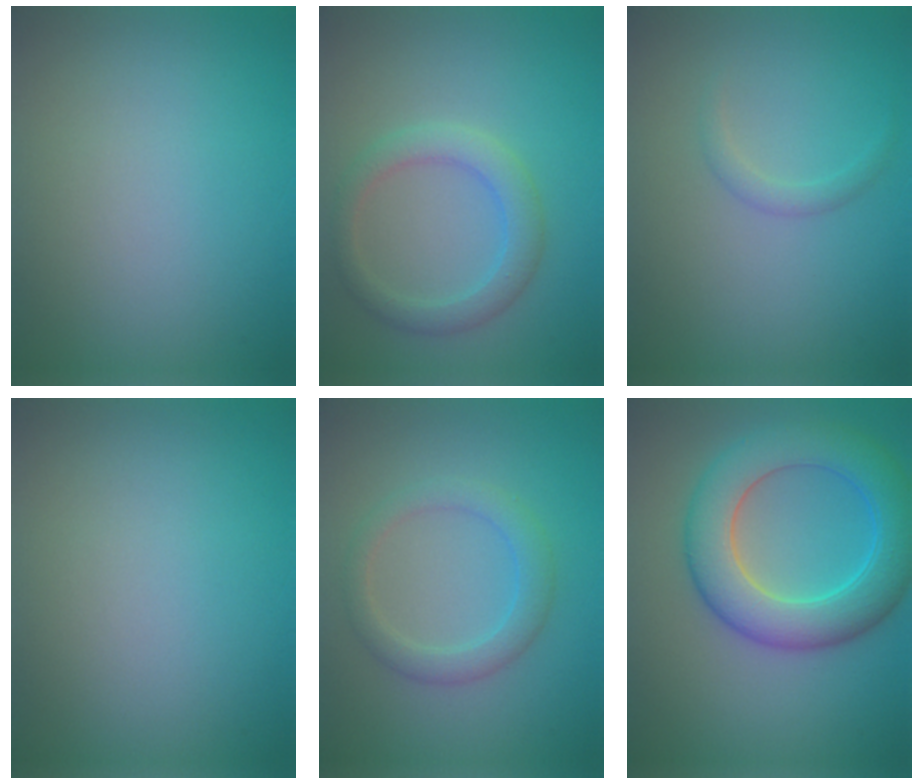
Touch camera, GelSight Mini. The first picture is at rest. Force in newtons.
{"total": 3.0, "press": 3.0, "slide": 0.1}
{"total": 1.0, "press": 1.0, "slide": 0.1}
{"total": 0.0}
{"total": 2.7, "press": 2.6, "slide": 0.3}
{"total": 7.6, "press": 7.6, "slide": 0.1}